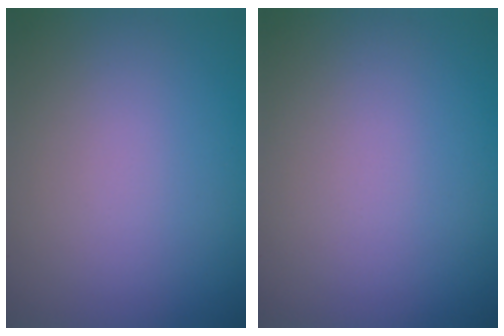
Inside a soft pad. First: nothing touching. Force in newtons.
{"total": 0.0}